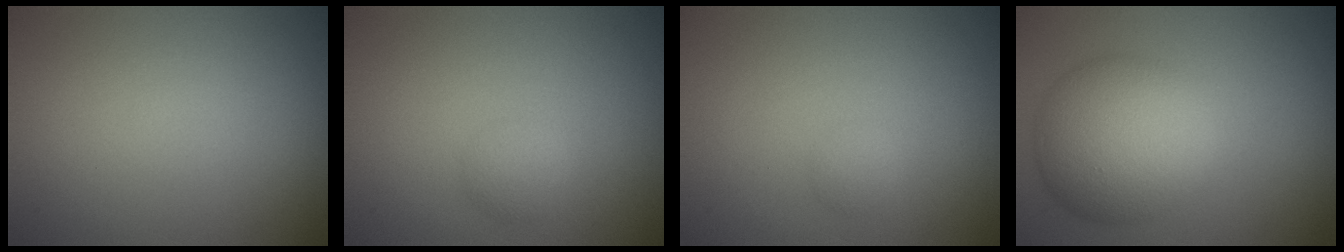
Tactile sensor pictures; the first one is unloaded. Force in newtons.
{"total": 1.3, "press": 1.3, "slide": 0.0}
{"total": 0.8, "press": 0.8, "slide": 0.1}
{"total": 8.3, "press": 8.3, "slide": 0.1}